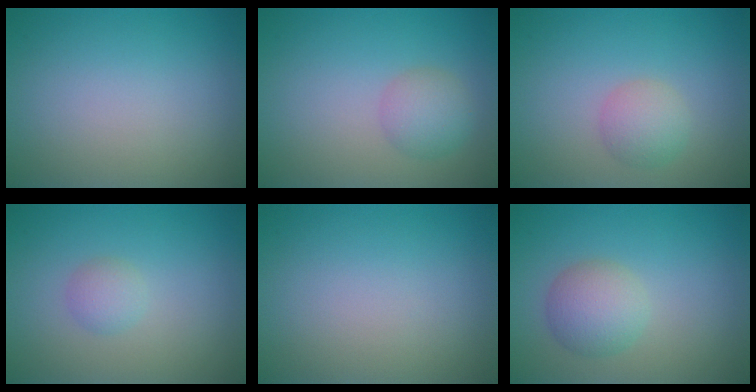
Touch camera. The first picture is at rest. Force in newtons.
{"total": 2.5, "press": 2.5, "slide": 0.0}
{"total": 2.3, "press": 2.3, "slide": 0.1}
{"total": 1.4, "press": 1.4, "slide": 0.1}
{"total": 0.0}
{"total": 3.3, "press": 3.3, "slide": 0.0}